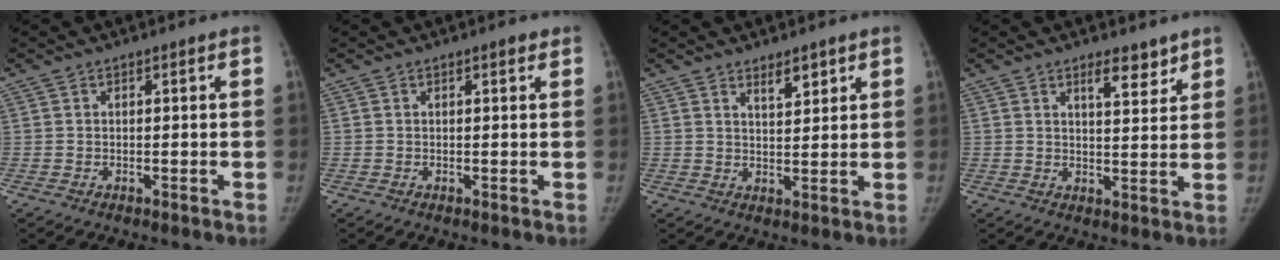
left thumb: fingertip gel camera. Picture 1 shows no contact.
{"total": 0.9, "force": [0.5, 0.3, 0.6], "torque": [-0.007, -0.001, 0.006]}
{"total": 3.9, "force": [2.7, 1.5, 2.3], "torque": [-0.023, -0.021, 0.045]}
{"total": 5.4, "force": [3.8, 1.9, 3.2], "torque": [-0.031, -0.029, 0.057]}